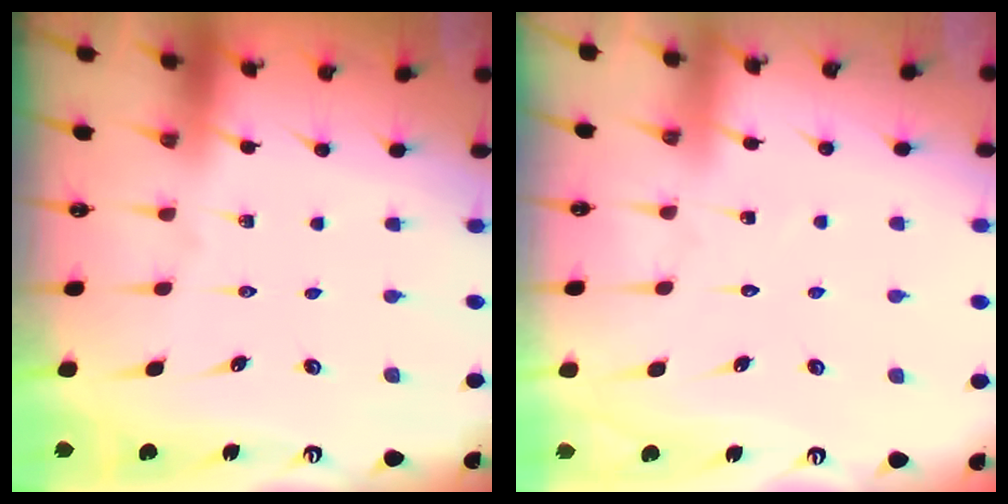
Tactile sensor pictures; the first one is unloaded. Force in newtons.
{"total": 4.3, "press": 4.3, "slide": 0.4}